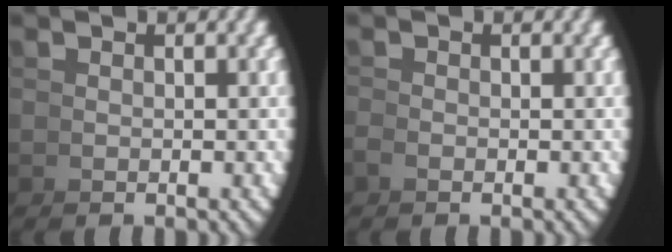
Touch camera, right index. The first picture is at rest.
{"total": 0.7, "force": [-0.2, -0.7, -0.1], "torque": [0.007, 0.000, -0.005]}